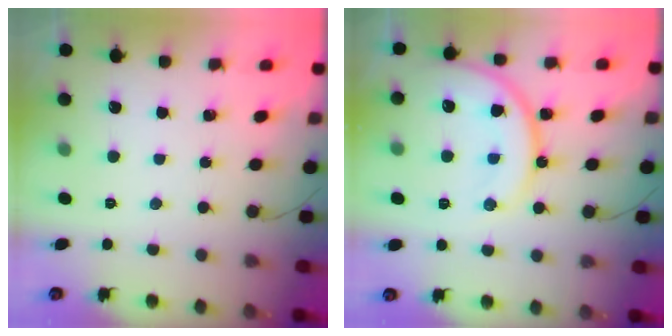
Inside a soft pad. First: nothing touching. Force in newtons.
{"total": 16.2, "press": 16.2, "slide": 1.1}